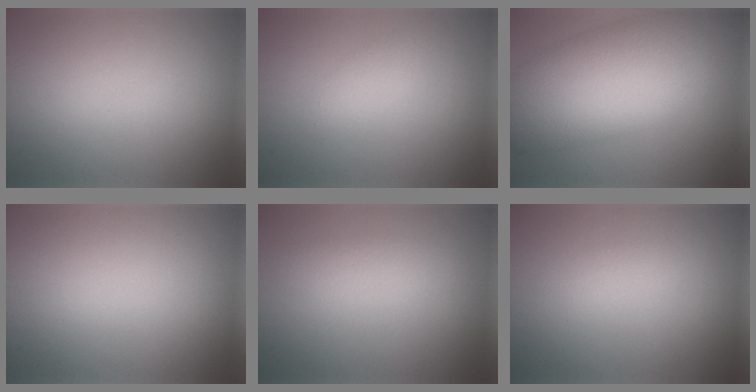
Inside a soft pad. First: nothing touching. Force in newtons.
{"total": 1.2, "press": 1.2, "slide": 0.0}
{"total": 11.2, "press": 11.1, "slide": 0.5}
{"total": 0.0}
{"total": 2.3, "press": 2.3, "slide": 0.2}
{"total": 1.1, "press": 1.1, "slide": 0.0}